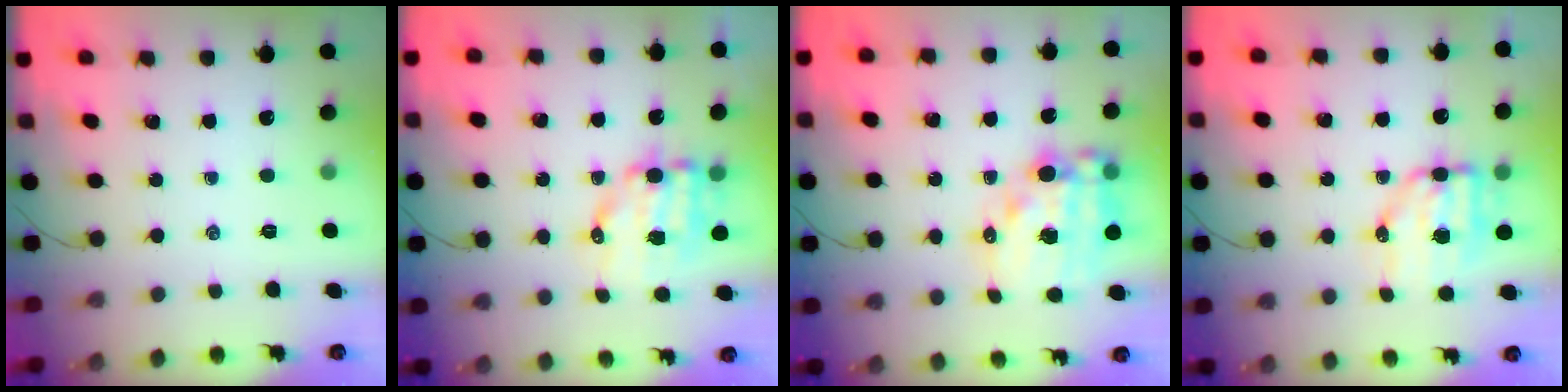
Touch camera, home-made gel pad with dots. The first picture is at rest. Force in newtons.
{"total": 9.3, "press": 9.1, "slide": 2.1}
{"total": 16.6, "press": 16.2, "slide": 3.6}
{"total": 7.7, "press": 7.5, "slide": 1.7}